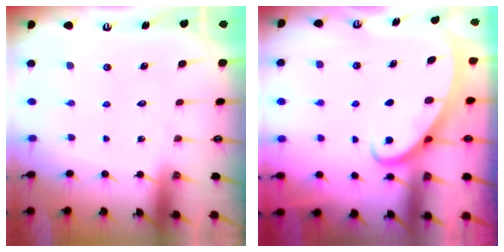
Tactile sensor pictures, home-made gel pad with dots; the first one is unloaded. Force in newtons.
{"total": 2.6, "press": 2.6, "slide": 0.3}